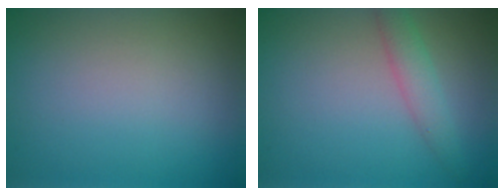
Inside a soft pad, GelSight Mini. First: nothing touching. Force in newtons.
{"total": 2.4, "press": 2.4, "slide": 0.1}